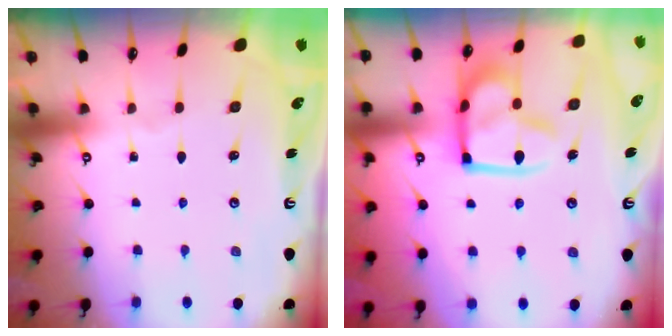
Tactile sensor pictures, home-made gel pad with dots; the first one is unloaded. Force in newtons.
{"total": 15.2, "press": 15.1, "slide": 1.6}